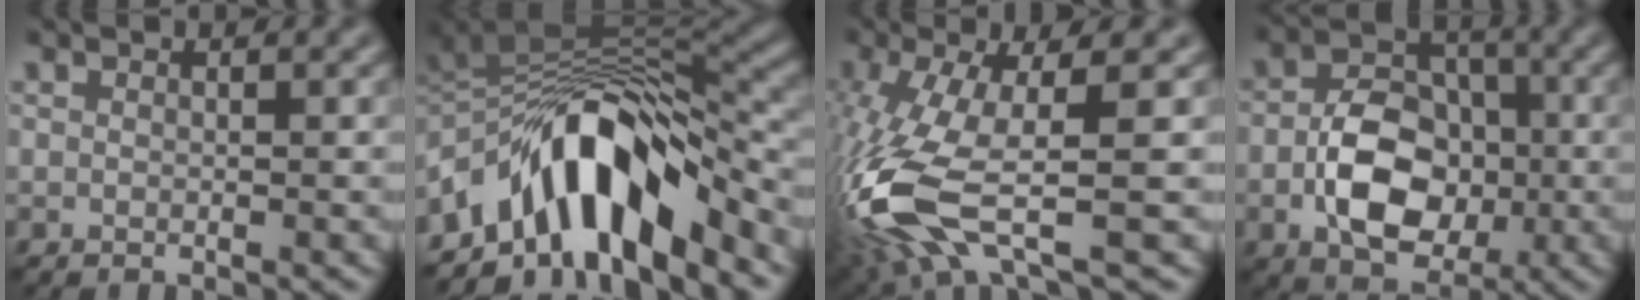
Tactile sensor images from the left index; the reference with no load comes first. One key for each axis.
{"total": 11.1, "fx": -5.7, "fy": 4.6, "fz": 8.3, "tx": -0.120, "ty": 0.009, "tz": -0.107}
{"total": 11.1, "fx": -2.7, "fy": 3.5, "fz": 10.2, "tx": -0.243, "ty": -0.018, "tz": -0.050}
{"total": 7.8, "fx": -1.6, "fy": 5.3, "fz": 5.5, "tx": -0.093, "ty": -0.001, "tz": -0.025}